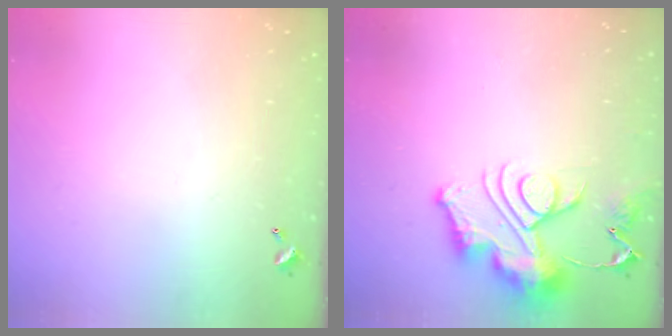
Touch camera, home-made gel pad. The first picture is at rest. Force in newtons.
{"total": 13.4, "press": 13.4, "slide": 1.4}